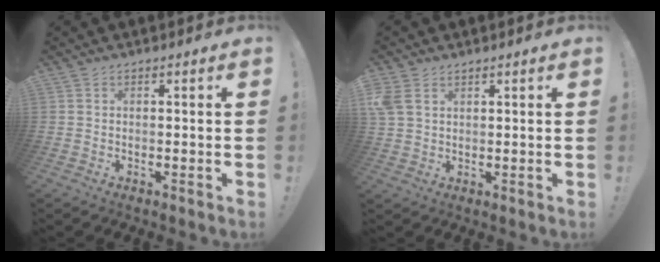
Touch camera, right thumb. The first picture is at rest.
{"total": 5.1, "force": [2.4, 3.5, 2.8], "torque": [-0.057, -0.004, 0.049]}